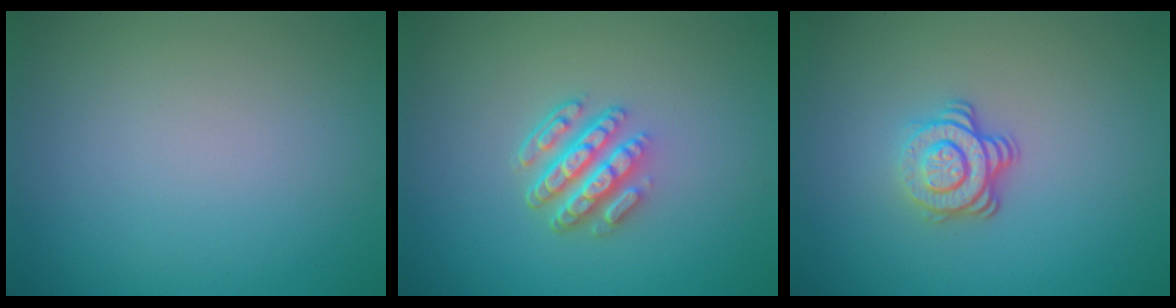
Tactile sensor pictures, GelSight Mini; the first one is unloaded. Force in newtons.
{"total": 4.7, "press": 3.4, "slide": 3.2}
{"total": 3.5, "press": 2.5, "slide": 2.4}